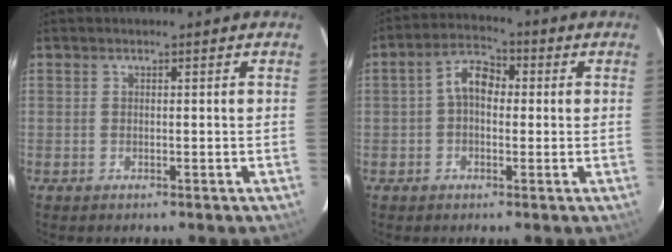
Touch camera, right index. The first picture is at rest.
{"total": 5.9, "force": [0.2, 3.9, 4.4], "torque": [-0.081, 0.024, -0.001]}